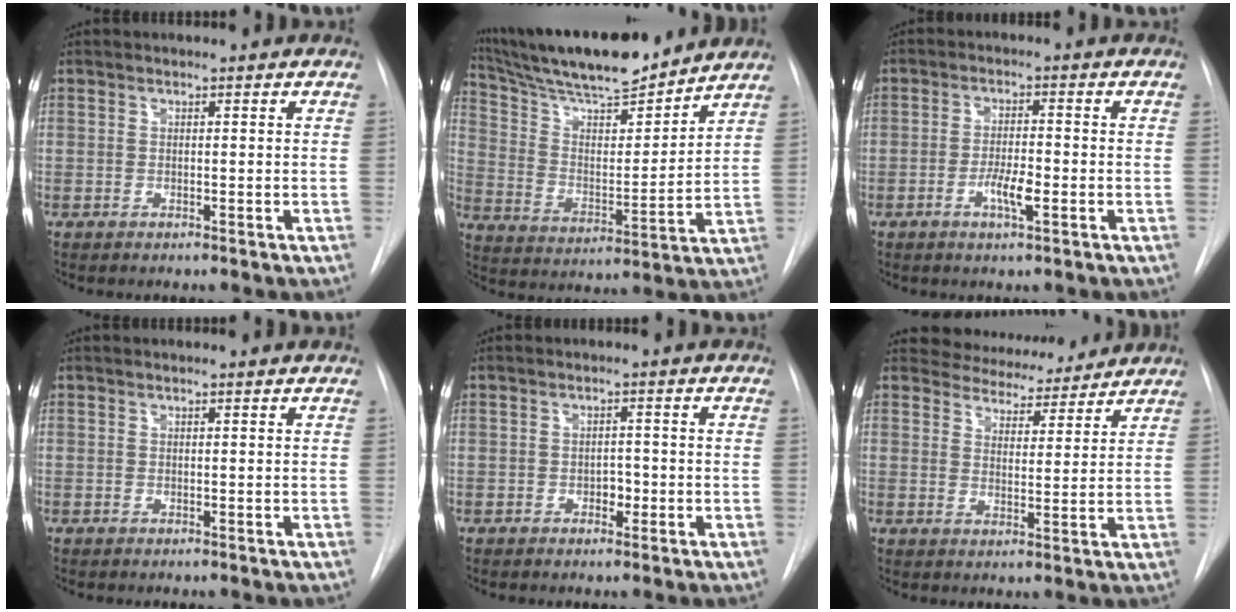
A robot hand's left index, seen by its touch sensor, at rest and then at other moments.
{"total": 19.2, "force": [17.1, 2.3, 8.3], "torque": [-0.151, 0.006, 0.286]}
{"total": 4.0, "force": [-1.5, 0.7, 3.6], "torque": [-0.065, 0.000, -0.026]}
{"total": 0.7, "force": [0.6, 0.0, 0.1], "torque": [-0.006, 0.002, 0.008]}
{"total": 1.7, "force": [-0.7, 1.1, 1.2], "torque": [-0.014, 0.005, -0.009]}
{"total": 8.9, "force": [8.4, 2.6, 0.8], "torque": [-0.004, 0.003, 0.113]}